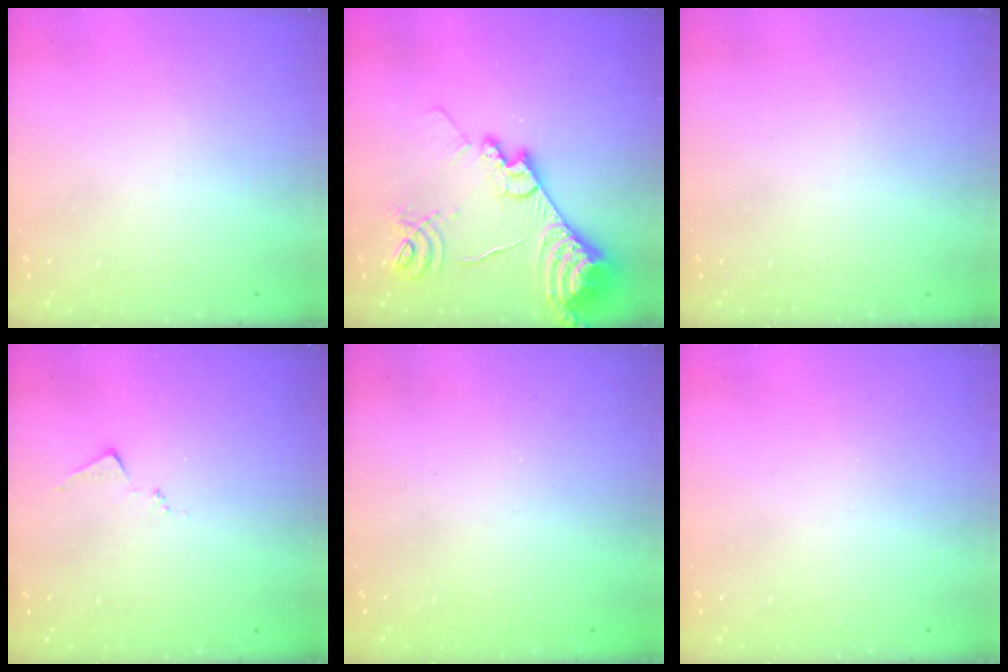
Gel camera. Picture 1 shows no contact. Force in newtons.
{"total": 19.6, "press": 19.5, "slide": 1.9}
{"total": 0.0}
{"total": 8.0, "press": 8.0, "slide": 0.4}
{"total": 0.9, "press": 0.9, "slide": 0.4}
{"total": 0.0}